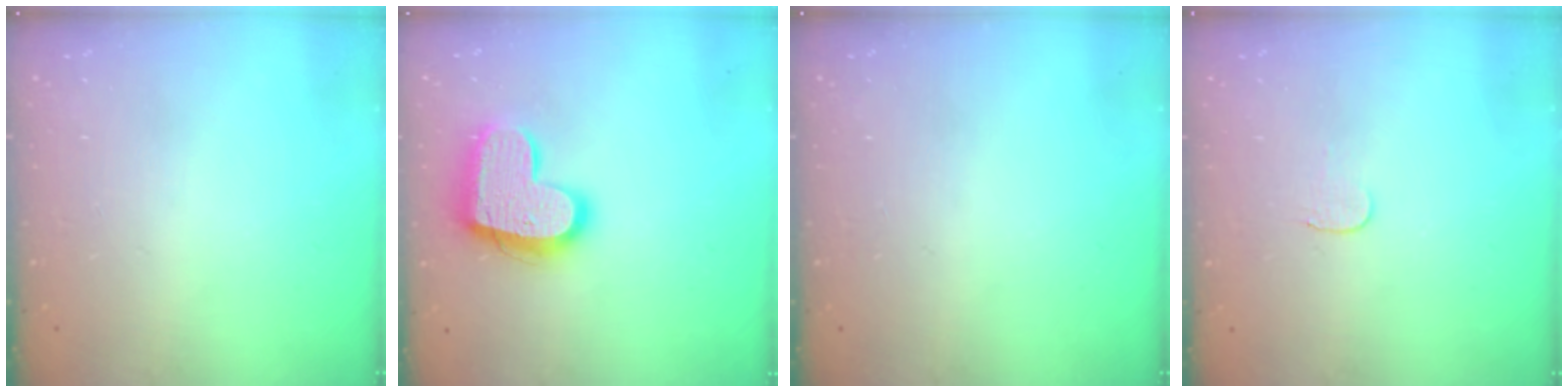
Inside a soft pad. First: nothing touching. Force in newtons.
{"total": 16.3, "press": 16.3, "slide": 1.3}
{"total": 0.0}
{"total": 3.3, "press": 3.3, "slide": 0.4}